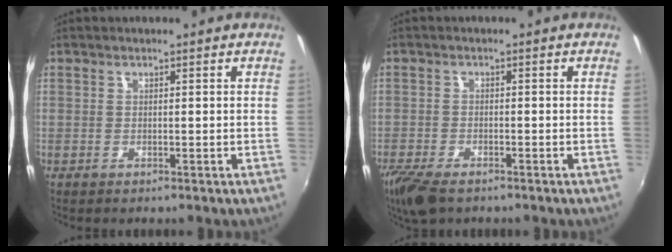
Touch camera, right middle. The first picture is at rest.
{"total": 7.3, "force": [-5.4, 2.8, 4.1], "torque": [-0.107, -0.030, -0.104]}